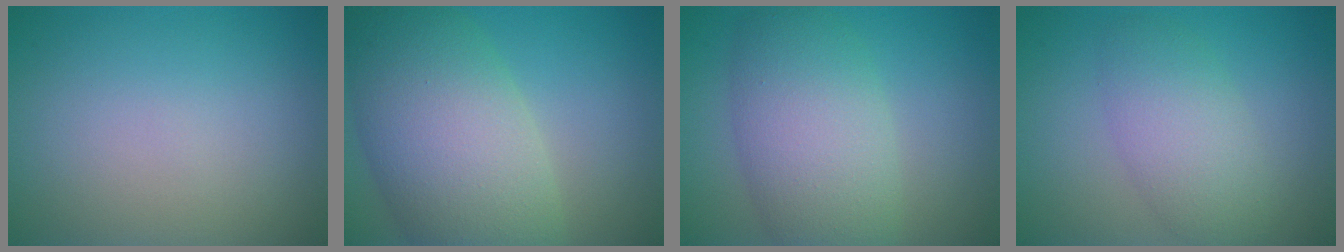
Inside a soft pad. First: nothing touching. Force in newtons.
{"total": 10.8, "press": 10.8, "slide": 0.7}
{"total": 7.3, "press": 7.3, "slide": 0.5}
{"total": 4.1, "press": 4.1, "slide": 0.3}